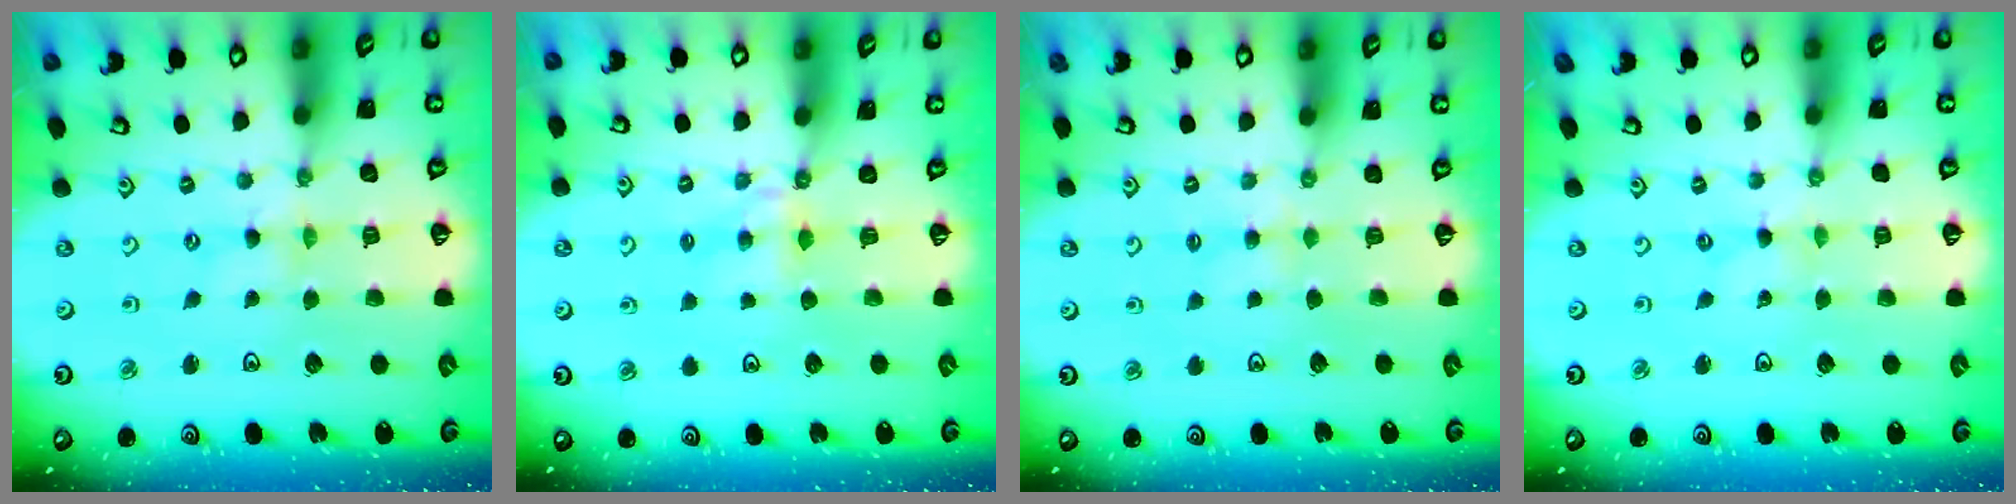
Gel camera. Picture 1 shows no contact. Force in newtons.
{"total": 4.3, "press": 4.3, "slide": 0.4}
{"total": 2.7, "press": 2.7, "slide": 0.5}
{"total": 0.0}